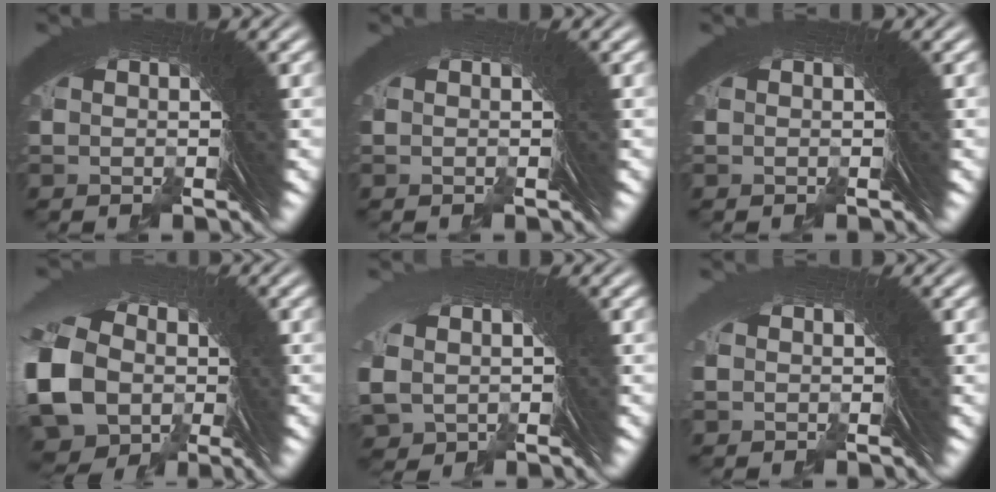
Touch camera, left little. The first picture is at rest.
{"total": 1.2, "force": [-0.6, -0.7, -0.8], "torque": [0.018, 0.004, -0.009]}
{"total": 0.0}
{"total": 10.8, "force": [-3.3, 9.2, 4.6], "torque": [-0.139, -0.057, -0.033]}
{"total": 1.9, "force": [-1.2, 1.4, -0.3], "torque": [-0.009, -0.018, -0.007]}
{"total": 1.7, "force": [-0.7, -0.9, -1.3], "torque": [0.025, 0.001, -0.007]}